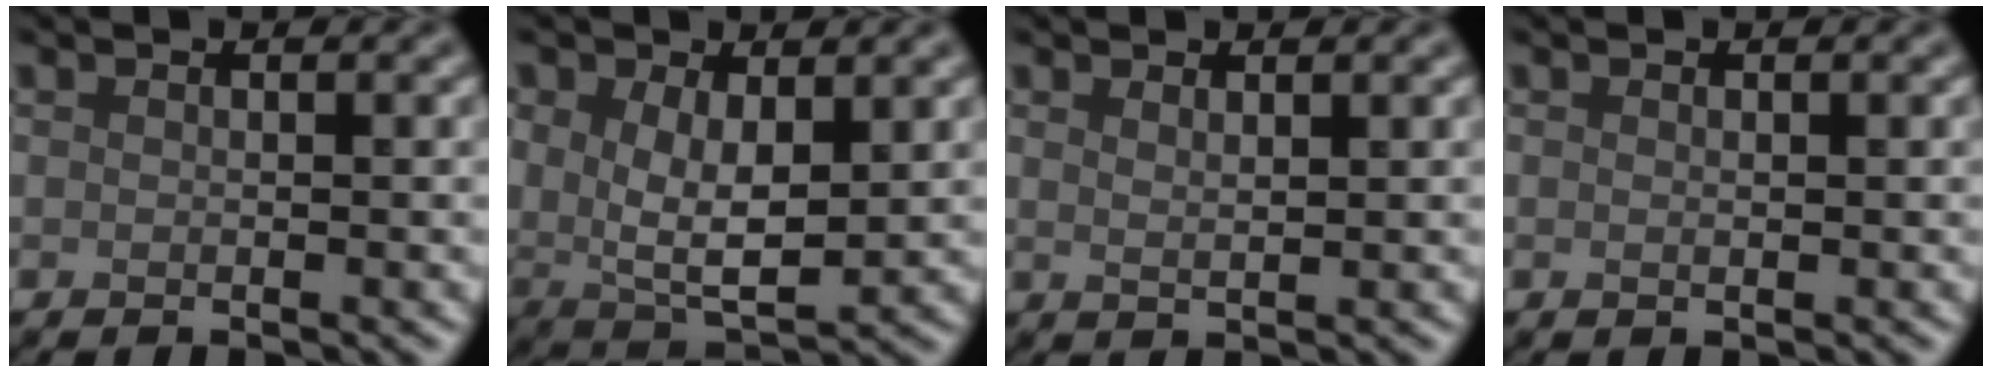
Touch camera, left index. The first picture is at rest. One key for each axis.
{"total": 6.0, "fx": 1.4, "fy": 3.8, "fz": 4.5, "tx": -0.095, "ty": -0.011, "tz": 0.030}
{"total": 1.1, "fx": 0.8, "fy": 0.3, "fz": 0.7, "tx": -0.010, "ty": -0.001, "tz": 0.014}
{"total": 0.0}